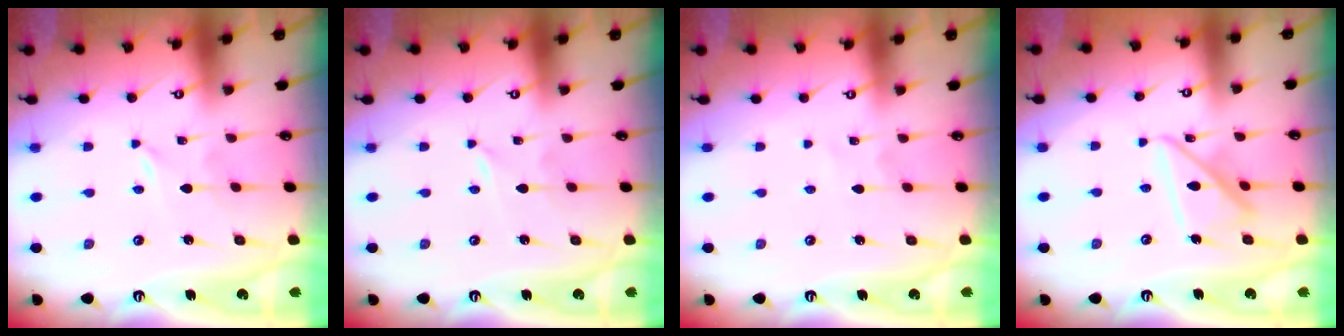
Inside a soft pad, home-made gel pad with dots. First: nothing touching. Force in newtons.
{"total": 0.0}
{"total": 2.7, "press": 2.7, "slide": 0.2}
{"total": 14.3, "press": 14.2, "slide": 1.4}